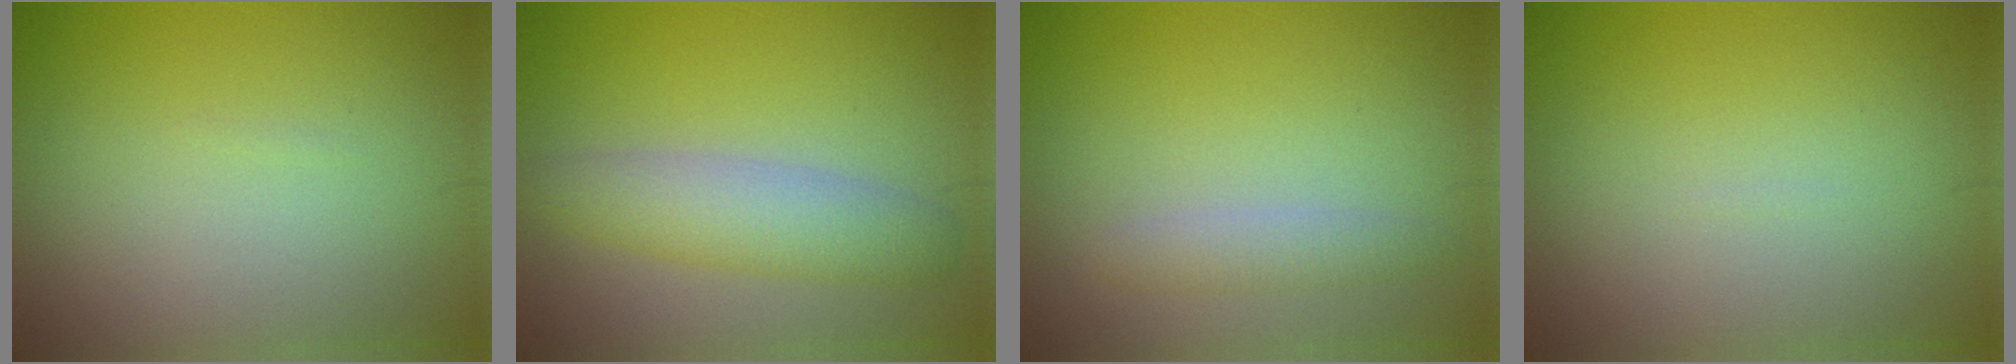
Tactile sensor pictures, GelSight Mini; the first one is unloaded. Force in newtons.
{"total": 4.0, "press": 4.0, "slide": 0.1}
{"total": 1.6, "press": 1.6, "slide": 0.0}
{"total": 0.0}